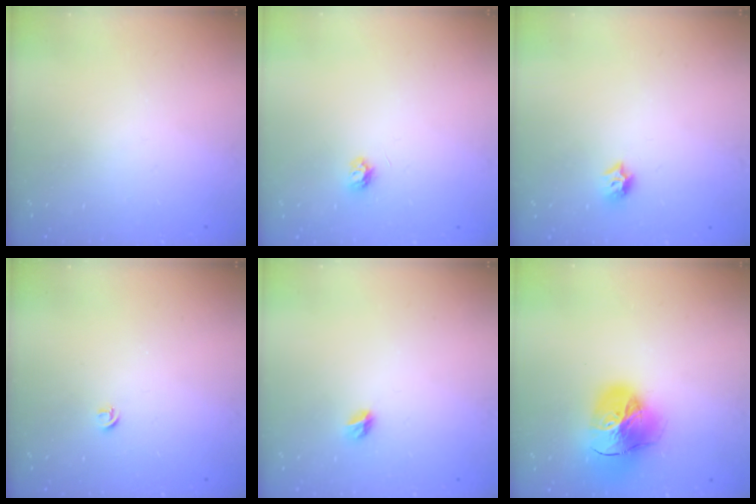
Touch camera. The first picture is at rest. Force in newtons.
{"total": 3.5, "press": 3.5, "slide": 0.5}
{"total": 6.3, "press": 6.3, "slide": 0.2}
{"total": 3.9, "press": 3.9, "slide": 0.7}
{"total": 4.4, "press": 4.4, "slide": 0.5}
{"total": 23.3, "press": 23.2, "slide": 2.4}